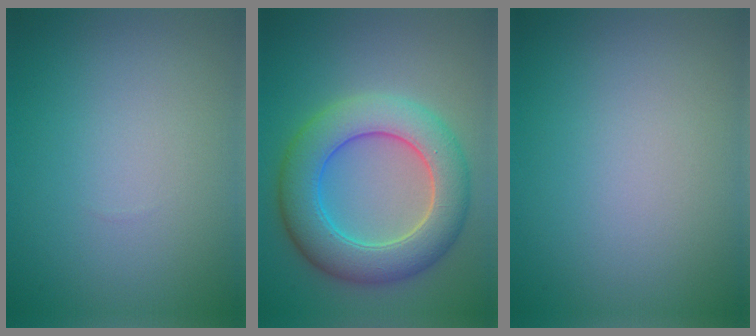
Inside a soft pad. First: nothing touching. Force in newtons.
{"total": 7.5, "press": 7.5, "slide": 0.3}
{"total": 0.0}